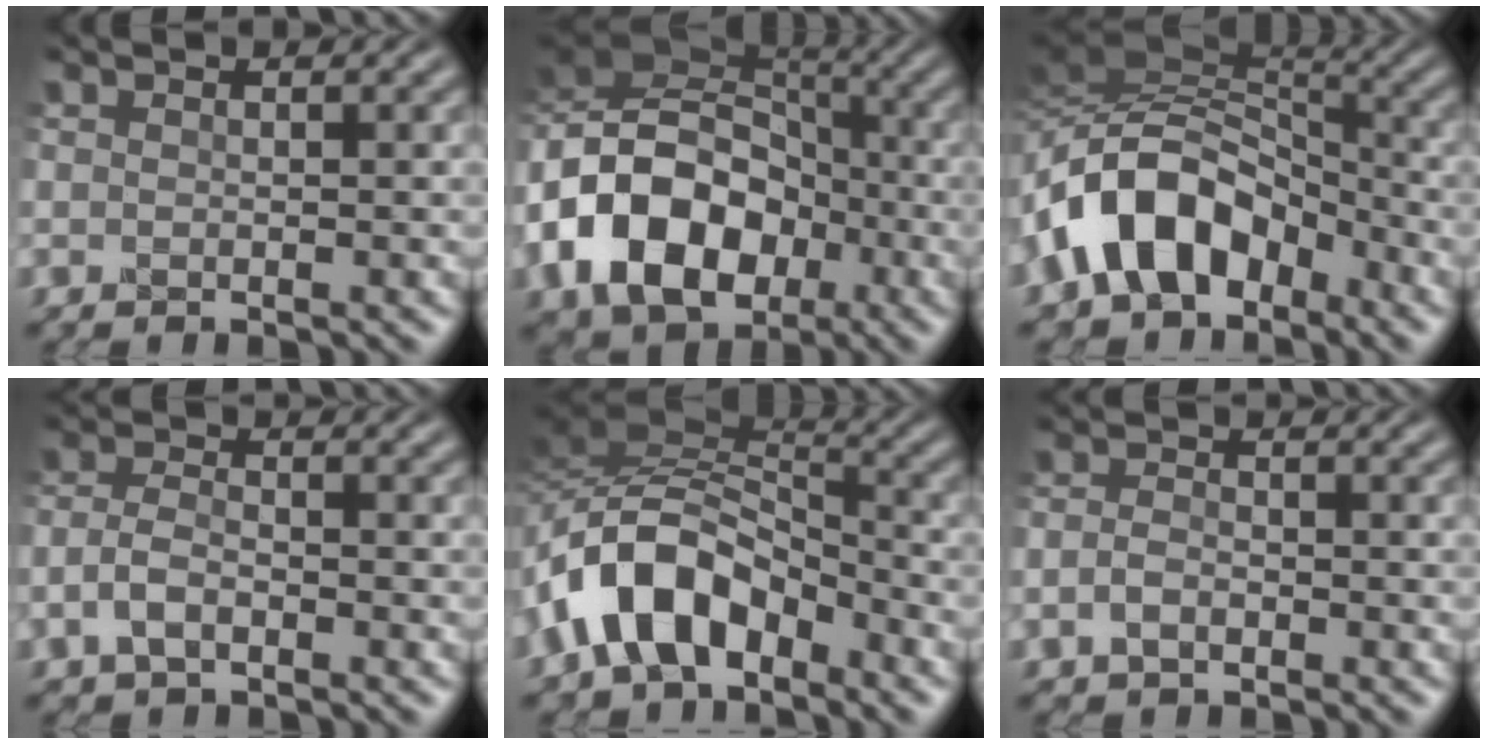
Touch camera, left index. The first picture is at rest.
{"total": 12.8, "force": [-3.3, 9.5, 7.9], "torque": [-0.176, -0.003, -0.070]}
{"total": 8.0, "force": [-2.9, 5.2, 5.3], "torque": [-0.093, 0.022, -0.065]}
{"total": 2.0, "force": [-1.2, 1.1, 1.3], "torque": [-0.036, 0.009, -0.033]}
{"total": 7.2, "force": [-3.8, 4.1, 4.5], "torque": [-0.084, 0.014, -0.080]}
{"total": 1.2, "force": [-0.7, 0.8, 0.6], "torque": [-0.025, 0.005, -0.022]}